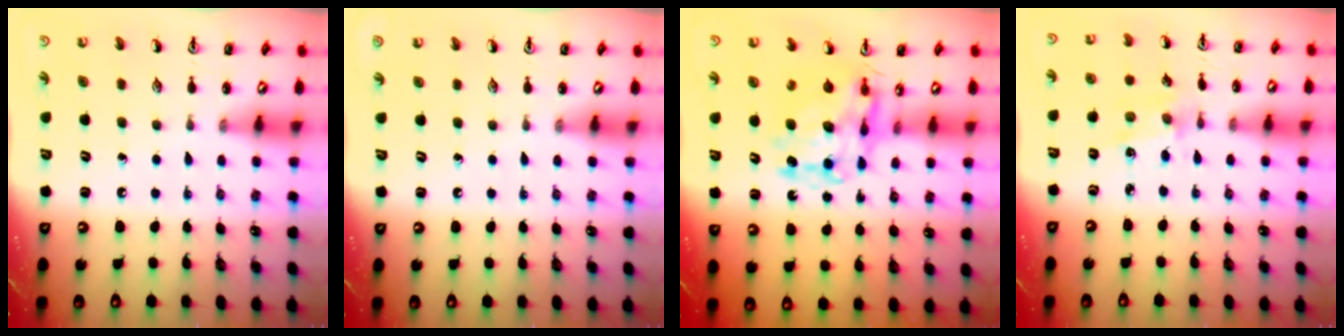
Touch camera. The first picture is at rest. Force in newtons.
{"total": 0.0}
{"total": 10.9, "press": 10.9, "slide": 0.9}
{"total": 2.9, "press": 2.8, "slide": 0.8}